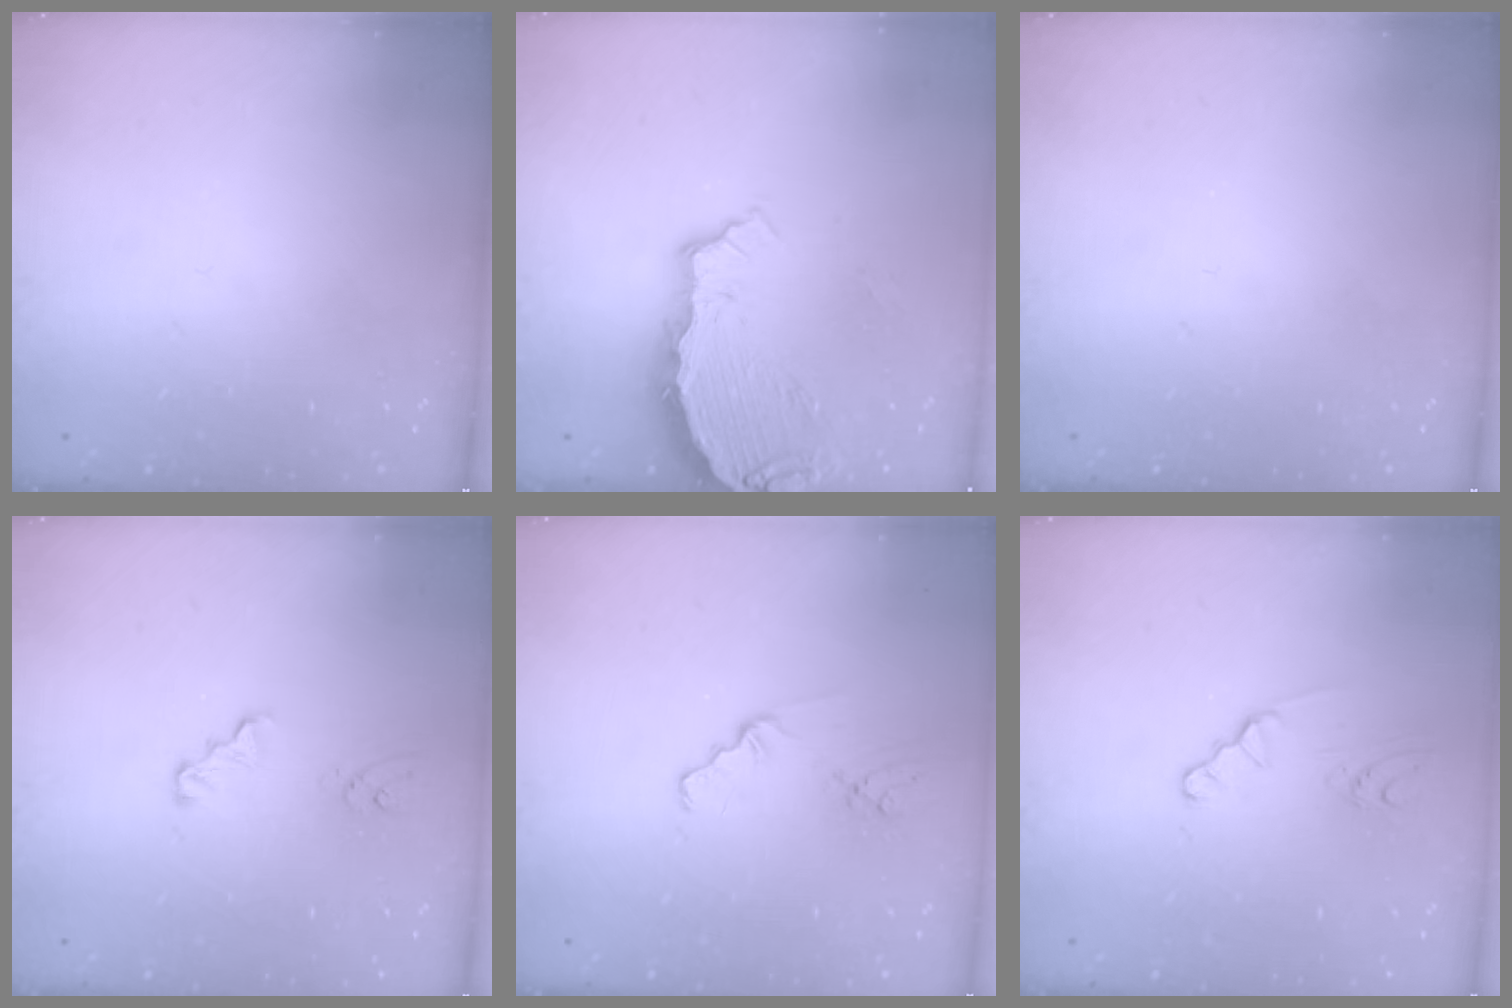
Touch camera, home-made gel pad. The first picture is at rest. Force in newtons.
{"total": 6.4, "press": 6.4, "slide": 0.7}
{"total": 0.0}
{"total": 4.3, "press": 4.2, "slide": 0.4}
{"total": 1.1, "press": 1.0, "slide": 0.2}
{"total": 2.2, "press": 2.2, "slide": 0.3}